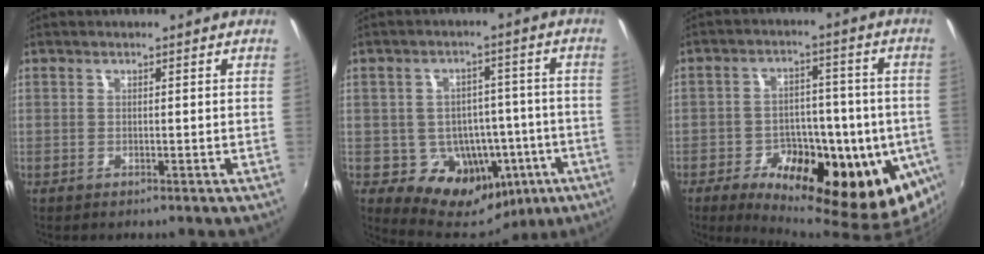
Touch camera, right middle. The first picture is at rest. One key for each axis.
{"total": 13.2, "fx": -4.8, "fy": 11.2, "fz": 5.2, "tx": -0.098, "ty": 0.021, "tz": -0.046}
{"total": 22.6, "fx": -7.6, "fy": 11.4, "fz": 17.9, "tx": -0.301, "ty": -0.032, "tz": -0.097}